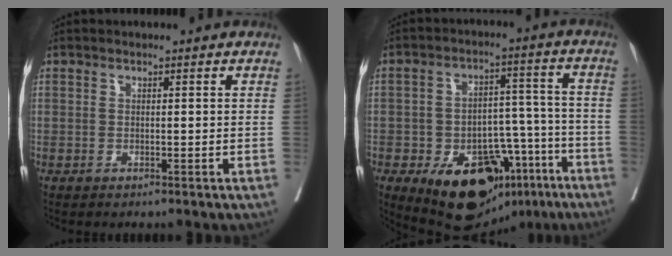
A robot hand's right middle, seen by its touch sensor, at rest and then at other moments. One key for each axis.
{"total": 20.2, "fx": -11.2, "fy": 11.4, "fz": 12.4, "tx": -0.183, "ty": 0.027, "tz": -0.157}